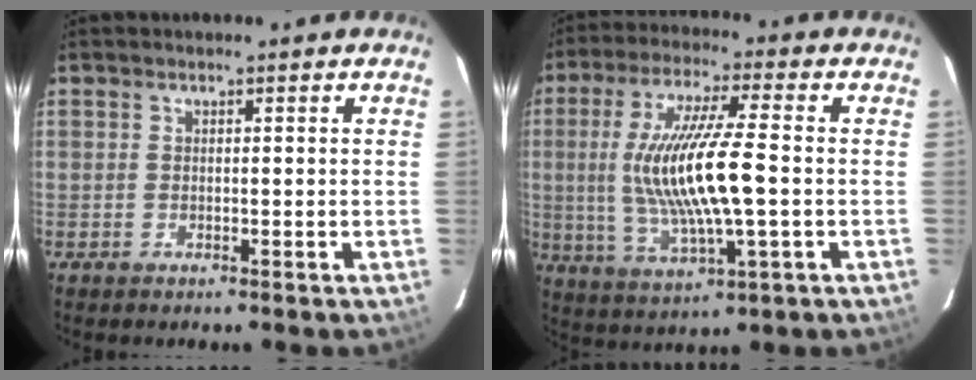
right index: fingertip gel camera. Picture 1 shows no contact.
{"total": 16.0, "force": [-0.5, 2.7, 15.8], "torque": [-0.301, -0.009, -0.002]}